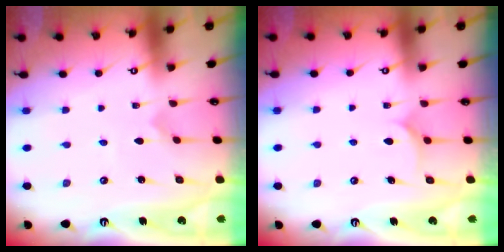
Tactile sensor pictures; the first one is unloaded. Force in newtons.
{"total": 6.3, "press": 6.3, "slide": 0.5}